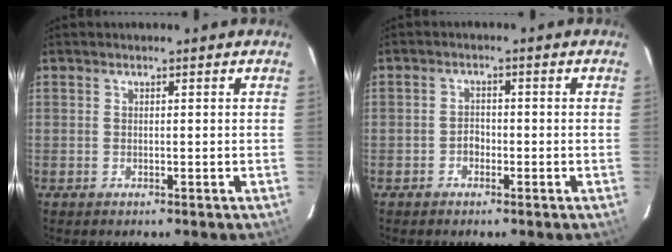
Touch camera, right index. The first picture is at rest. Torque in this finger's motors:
{"motor_torque": [0.52, 0.24, 0.02, 0.00]}